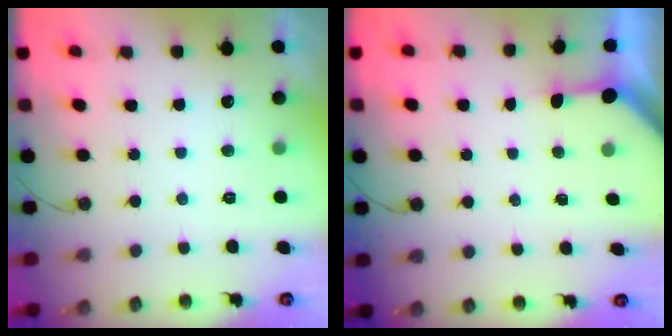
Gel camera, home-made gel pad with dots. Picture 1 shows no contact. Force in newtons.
{"total": 3.2, "press": 3.1, "slide": 0.3}